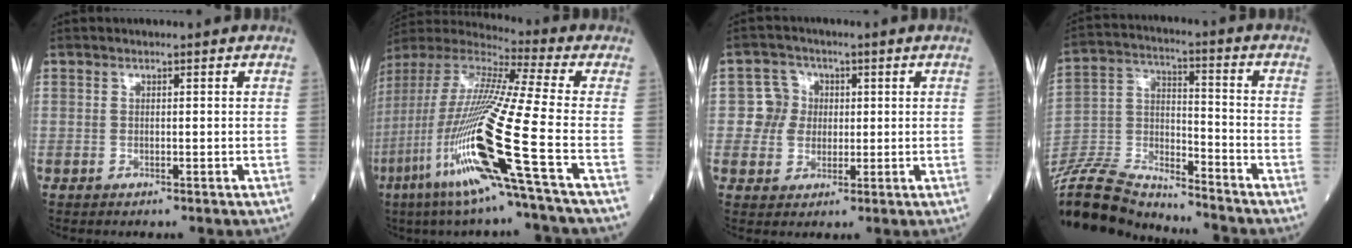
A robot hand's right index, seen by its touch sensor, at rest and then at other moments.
{"total": 23.1, "force": [-8.6, -1.1, 21.4], "torque": [-0.462, -0.047, -0.177]}
{"total": 4.7, "force": [0.4, 4.6, 0.6], "torque": [0.000, 0.014, 0.007]}
{"total": 19.4, "force": [-18.4, 2.8, 5.5], "torque": [-0.133, 0.008, -0.323]}